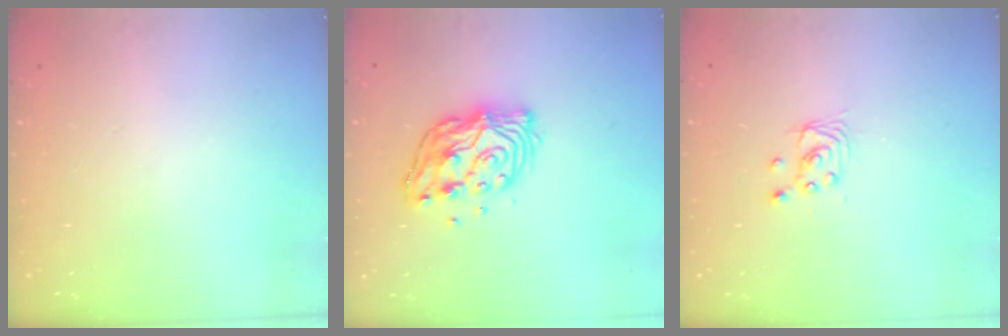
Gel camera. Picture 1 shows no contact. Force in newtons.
{"total": 13.8, "press": 13.7, "slide": 1.6}
{"total": 2.5, "press": 2.5, "slide": 0.1}